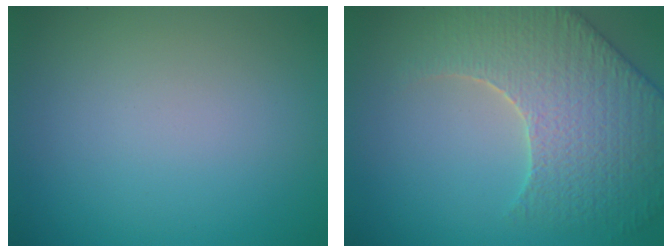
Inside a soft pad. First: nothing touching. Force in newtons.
{"total": 6.5, "press": 5.6, "slide": 3.3}